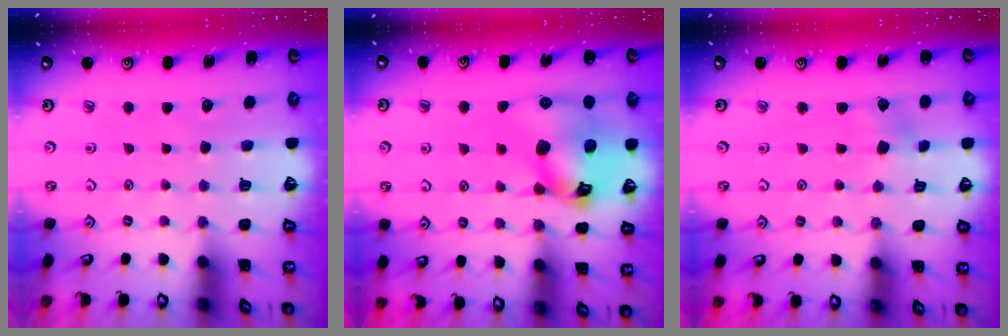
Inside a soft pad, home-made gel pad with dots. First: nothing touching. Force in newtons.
{"total": 15.4, "press": 15.3, "slide": 2.1}
{"total": 5.1, "press": 5.1, "slide": 0.5}